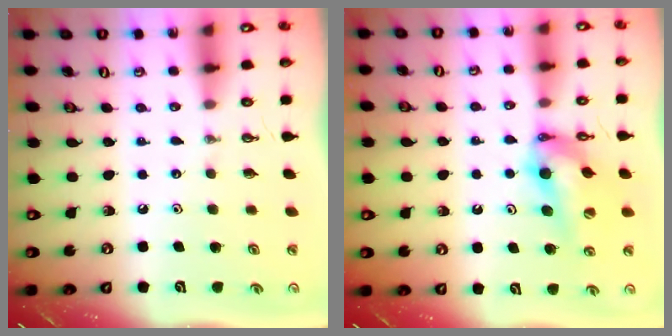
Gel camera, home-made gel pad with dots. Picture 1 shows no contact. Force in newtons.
{"total": 11.7, "press": 11.7, "slide": 1.2}